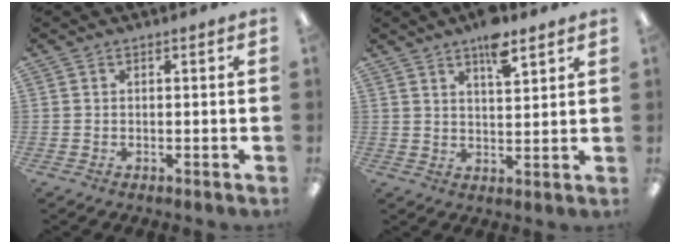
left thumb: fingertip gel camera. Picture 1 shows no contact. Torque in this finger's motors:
{"motor_torque": [1.23, 0.56, 0.78, -0.60, 0.02]}